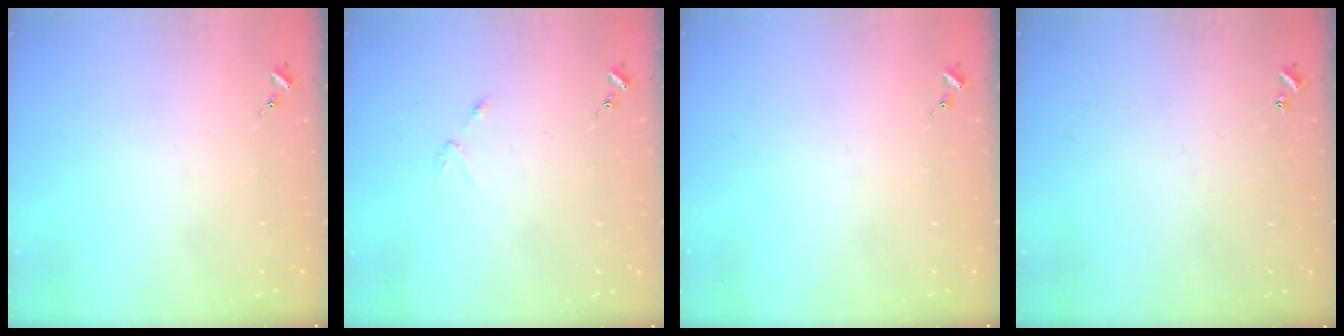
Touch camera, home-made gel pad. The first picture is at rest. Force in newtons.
{"total": 2.3, "press": 2.3, "slide": 0.3}
{"total": 0.0}
{"total": 0.9, "press": 0.9, "slide": 0.2}